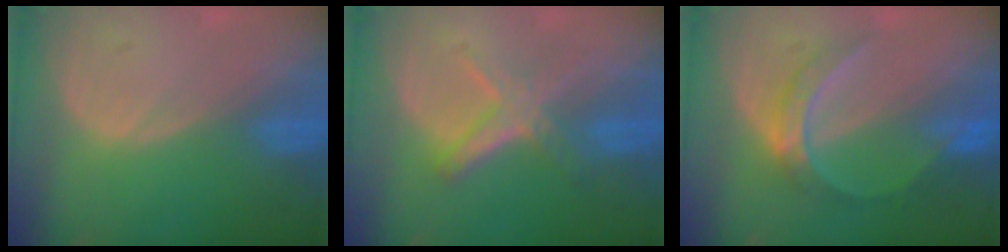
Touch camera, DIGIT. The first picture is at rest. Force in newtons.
{"total": 5.7, "press": 5.5, "slide": 1.8}
{"total": 6.1, "press": 5.8, "slide": 1.8}